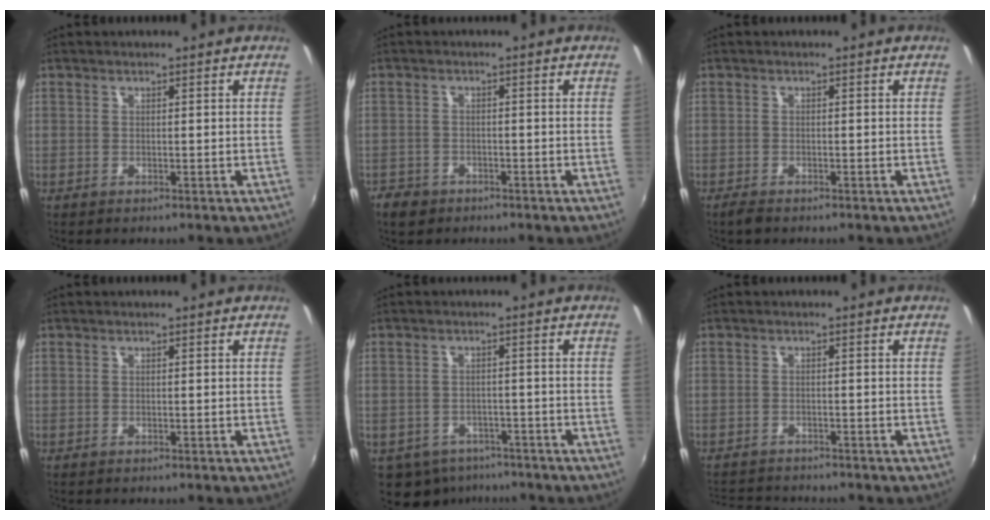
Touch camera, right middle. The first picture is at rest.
{"total": 4.0, "force": [-2.8, 2.6, 1.1], "torque": [-0.039, -0.003, -0.050]}
{"total": 1.8, "force": [-1.5, 0.5, 0.8], "torque": [-0.020, -0.005, -0.029]}
{"total": 0.0}
{"total": 9.7, "force": [-6.2, 6.5, 3.6], "torque": [-0.098, -0.013, -0.081]}
{"total": 6.1, "force": [-5.8, 1.4, 1.4], "torque": [-0.046, -0.007, -0.095]}